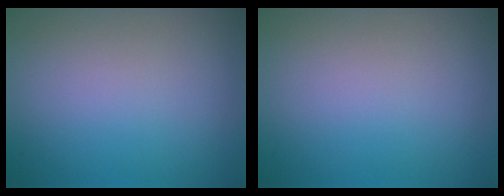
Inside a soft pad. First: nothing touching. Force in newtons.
{"total": 0.0}